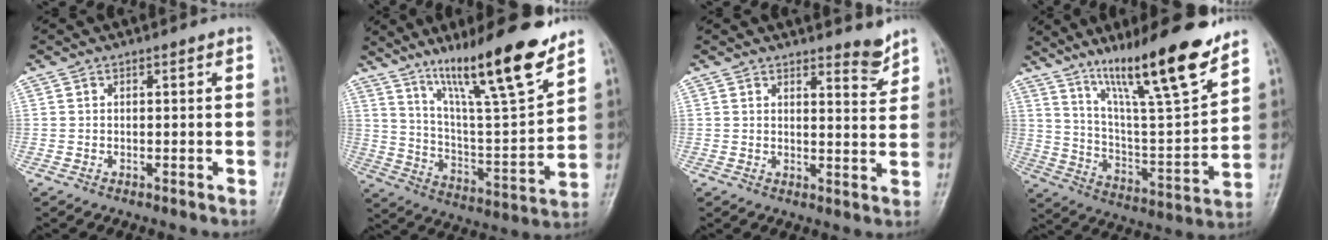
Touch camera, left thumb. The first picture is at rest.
{"total": 20.9, "force": [14.5, 3.0, 14.8], "torque": [-0.215, -0.078, 0.247]}
{"total": 3.7, "force": [3.4, 0.8, 1.3], "torque": [-0.006, -0.035, 0.047]}
{"total": 21.3, "force": [14.7, 3.1, 15.0], "torque": [-0.218, -0.078, 0.251]}